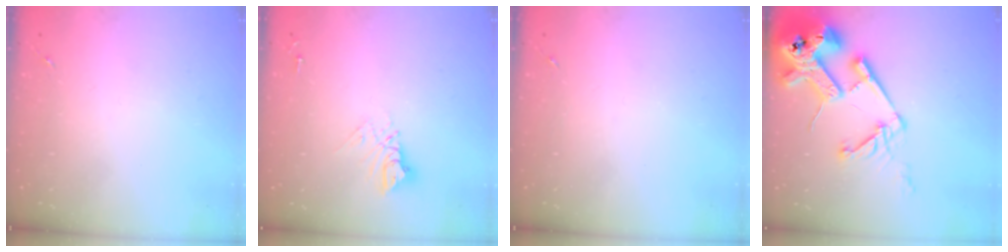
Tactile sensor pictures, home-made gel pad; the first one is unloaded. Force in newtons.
{"total": 9.3, "press": 9.3, "slide": 0.8}
{"total": 0.0}
{"total": 21.7, "press": 21.5, "slide": 2.7}